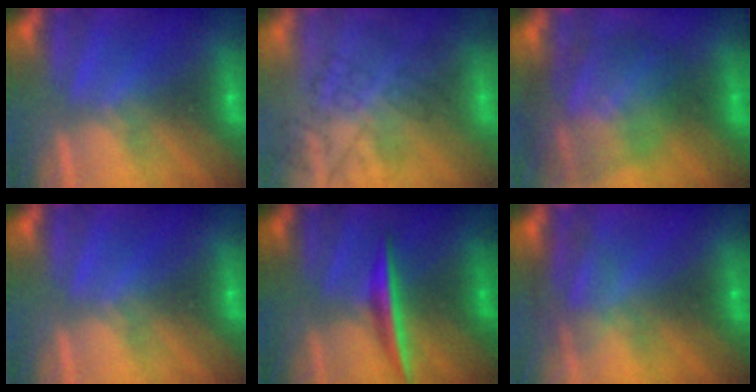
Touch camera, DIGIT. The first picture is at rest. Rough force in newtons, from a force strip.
{"total": 4.5}
{"total": 9.2}
{"total": 0.0}
{"total": 1.7}
{"total": 2.6}